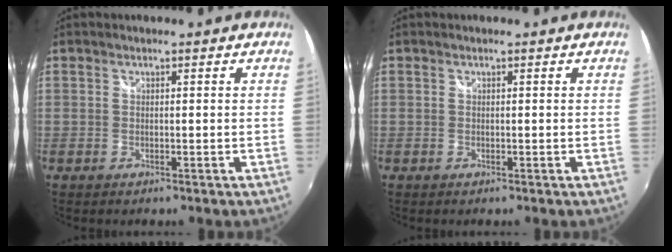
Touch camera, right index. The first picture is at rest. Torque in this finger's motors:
{"motor_torque": [0.00, 0.00, 0.00, 0.00]}